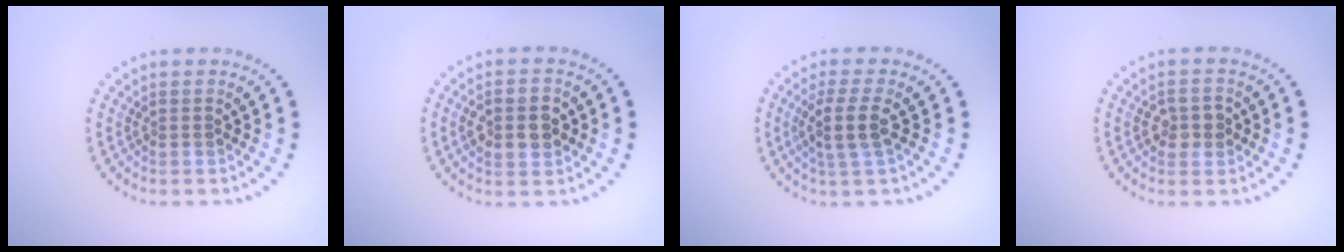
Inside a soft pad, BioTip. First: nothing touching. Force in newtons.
{"total": 3.8, "press": 3.8, "slide": 0.2}
{"total": 2.9, "press": 2.4, "slide": 1.6}
{"total": 2.2, "press": 2.2, "slide": 0.4}